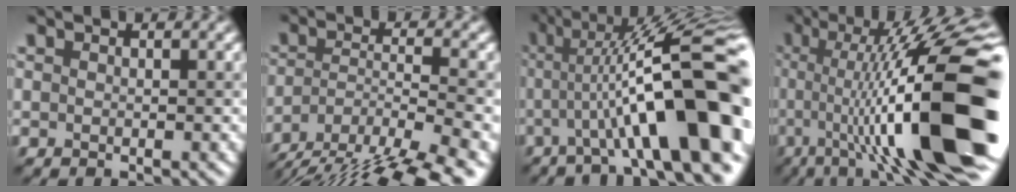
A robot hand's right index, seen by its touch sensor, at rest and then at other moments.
{"total": 14.0, "force": [-11.5, 3.4, 7.2], "torque": [-0.143, -0.025, -0.166]}
{"total": 13.6, "force": [-2.0, 3.1, 13.1], "torque": [-0.181, 0.023, -0.025]}
{"total": 17.4, "force": [-2.0, 4.6, 16.7], "torque": [-0.218, 0.035, -0.028]}